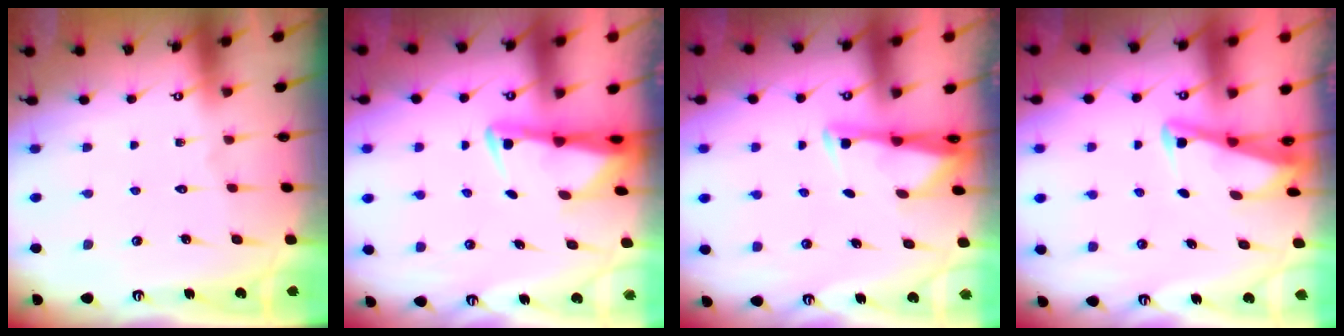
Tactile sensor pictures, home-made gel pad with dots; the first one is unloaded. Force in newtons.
{"total": 3.0, "press": 3.0, "slide": 0.6}
{"total": 2.9, "press": 2.9, "slide": 0.4}
{"total": 2.7, "press": 2.6, "slide": 0.4}